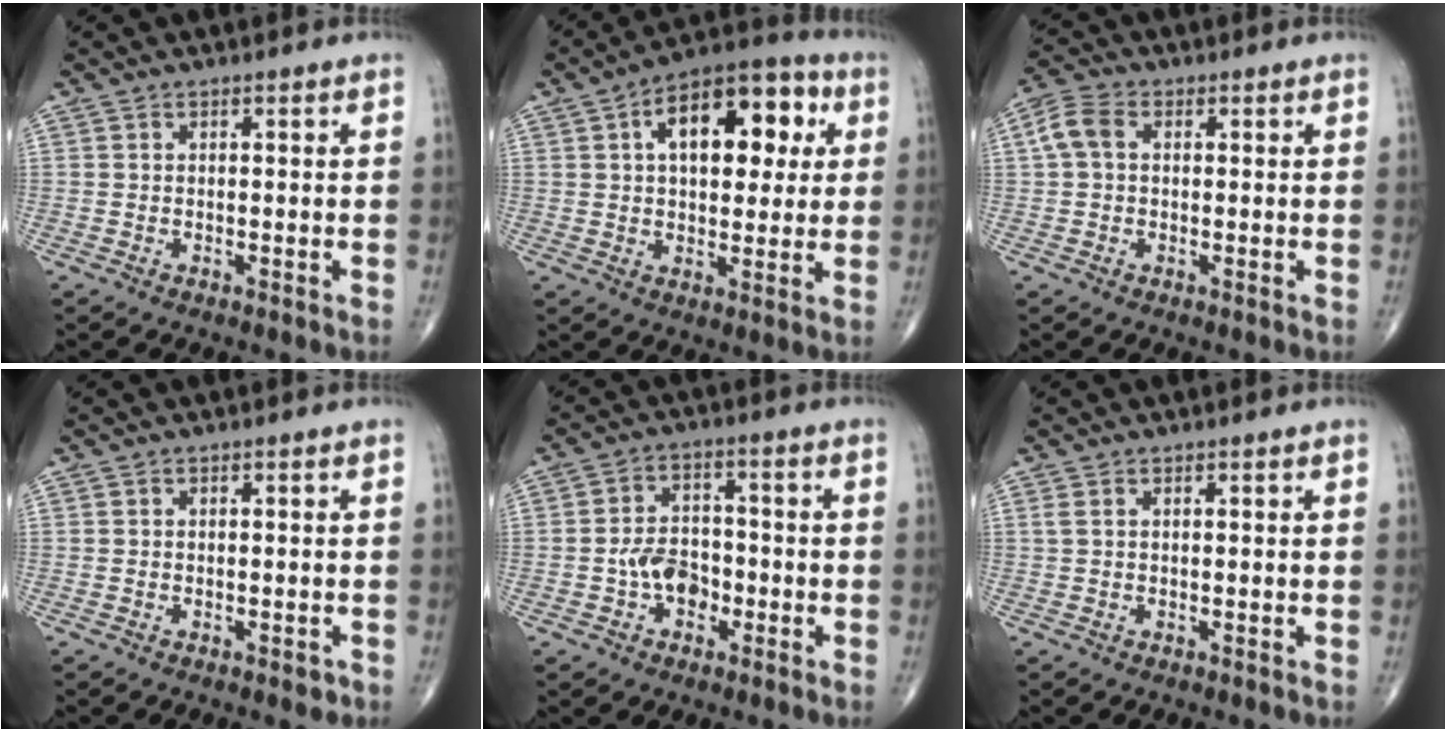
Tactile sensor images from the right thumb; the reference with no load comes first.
{"total": 17.2, "force": [4.8, 9.3, 13.7], "torque": [-0.158, 0.018, 0.063]}
{"total": 5.0, "force": [0.8, 3.6, 3.5], "torque": [-0.078, 0.017, 0.010]}
{"total": 1.2, "force": [-0.7, 0.6, 0.8], "torque": [-0.008, -0.001, -0.008]}
{"total": 6.9, "force": [-2.2, 4.9, 4.4], "torque": [-0.049, 0.027, -0.044]}
{"total": 0.7, "force": [0.2, 0.2, 0.7], "torque": [-0.023, 0.006, 0.005]}